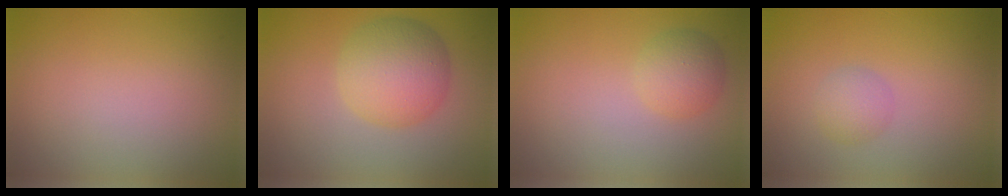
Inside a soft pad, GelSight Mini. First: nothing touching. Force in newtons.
{"total": 5.8, "press": 5.8, "slide": 0.3}
{"total": 2.3, "press": 2.3, "slide": 0.1}
{"total": 1.7, "press": 1.7, "slide": 0.0}